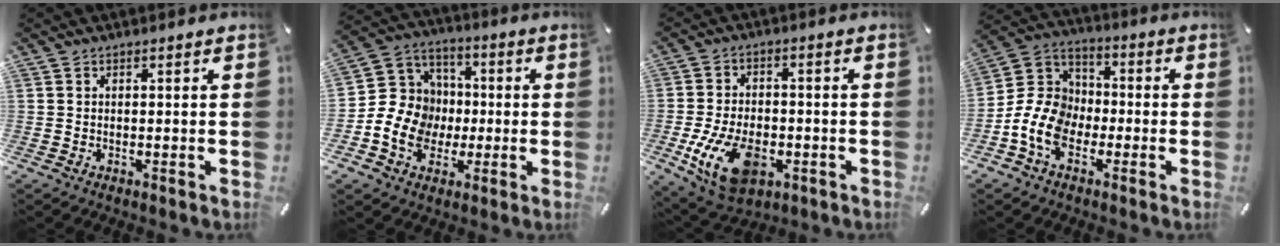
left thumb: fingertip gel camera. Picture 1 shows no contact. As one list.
[{"total": 13.3, "force": [-3.5, 12.1, 4.3], "torque": [-0.093, 0.025, -0.056]}, {"total": 14.1, "force": [-4.4, 8.8, 10.1], "torque": [-0.196, 0.003, -0.077]}, {"total": 12.0, "force": [-5.1, 9.4, 5.5], "torque": [-0.135, 0.033, -0.092]}]